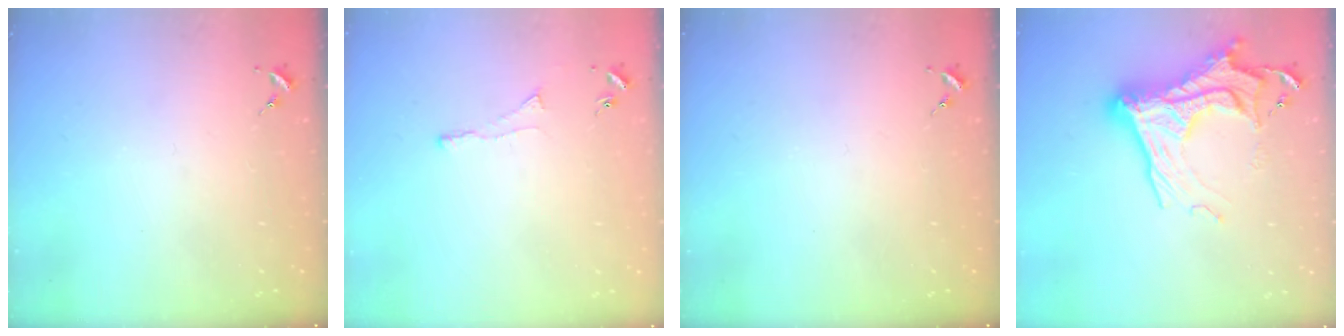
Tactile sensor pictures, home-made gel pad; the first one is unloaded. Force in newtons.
{"total": 2.9, "press": 2.8, "slide": 0.7}
{"total": 0.0}
{"total": 20.8, "press": 20.7, "slide": 1.7}